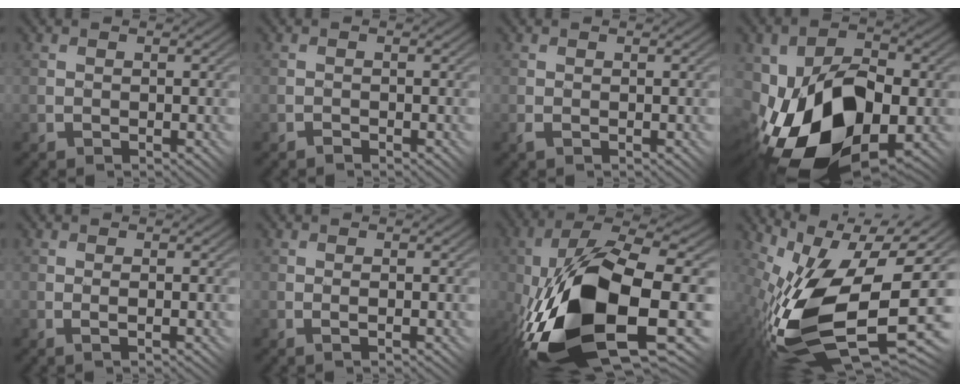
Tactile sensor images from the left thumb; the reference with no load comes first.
{"total": 0.6, "force": [-0.5, -0.2, -0.2], "torque": [0.006, 0.007, -0.013]}
{"total": 0.6, "force": [-0.3, 0.1, 0.5], "torque": [-0.012, 0.000, -0.010]}
{"total": 15.7, "force": [-5.0, 8.7, 12.0], "torque": [-0.213, -0.006, -0.093]}
{"total": 1.1, "force": [0.2, -0.3, 1.0], "torque": [-0.013, 0.008, 0.003]}
{"total": 0.8, "force": [0.2, -0.3, 0.7], "torque": [-0.008, 0.007, 0.003]}
{"total": 18.7, "force": [-4.9, 7.9, 16.3], "torque": [-0.346, -0.018, -0.073]}
{"total": 16.4, "force": [-2.1, 6.5, 14.9], "torque": [-0.280, -0.013, -0.040]}